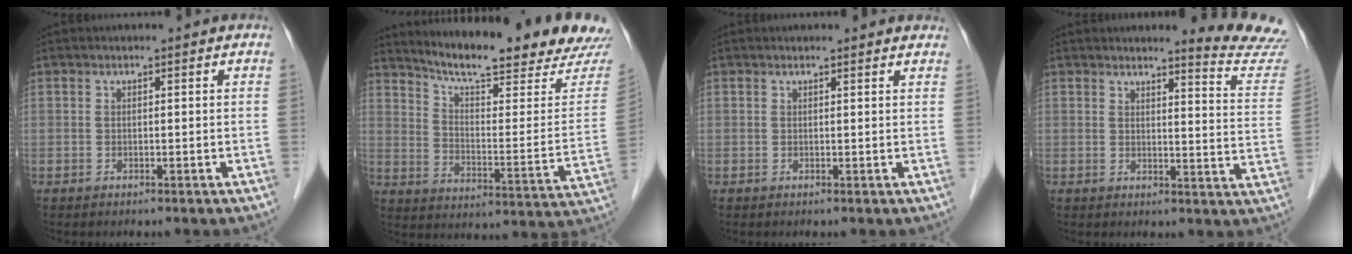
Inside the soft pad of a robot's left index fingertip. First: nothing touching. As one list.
[{"total": 21.7, "force": [20.1, 0.6, 8.1], "torque": [-0.128, -0.078, 0.267]}, {"total": 3.0, "force": [2.9, 0.7, 0.5], "torque": [-0.008, 0.004, 0.020]}, {"total": 11.4, "force": [11.3, -1.3, 1.4], "torque": [-0.010, -0.117, 0.111]}]